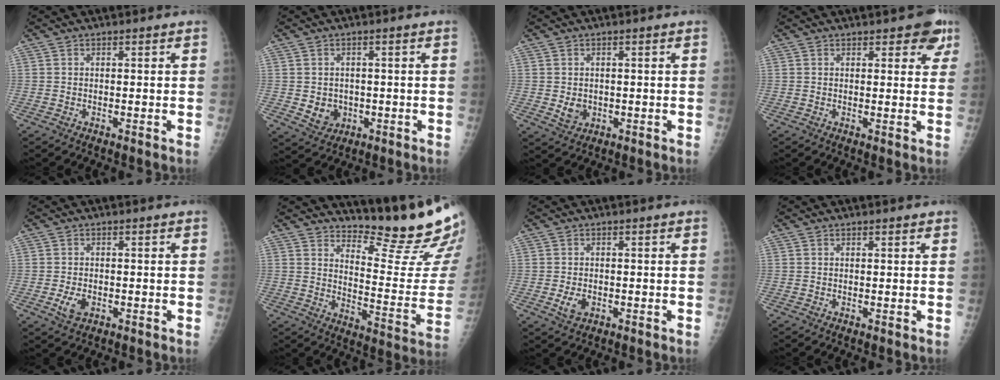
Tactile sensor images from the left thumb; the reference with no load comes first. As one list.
[{"total": 4.3, "force": [-0.5, 3.7, 2.0], "torque": [-0.014, 0.000, 0.004]}, {"total": 2.8, "force": [0.0, 2.3, 1.6], "torque": [-0.020, -0.004, 0.009]}, {"total": 5.2, "force": [3.3, 2.4, 3.3], "torque": [-0.005, -0.011, 0.035]}, {"total": 3.0, "force": [-0.9, 1.9, 2.2], "torque": [-0.042, -0.002, -0.012]}, {"total": 18.1, "force": [15.8, 2.2, 8.5], "torque": [-0.094, -0.176, 0.213]}, {"total": 2.7, "force": [-0.7, 1.8, 1.9], "torque": [-0.035, -0.002, -0.008]}, {"total": 0.9, "force": [0.7, 0.2, 0.6], "torque": [-0.005, -0.001, 0.009]}]